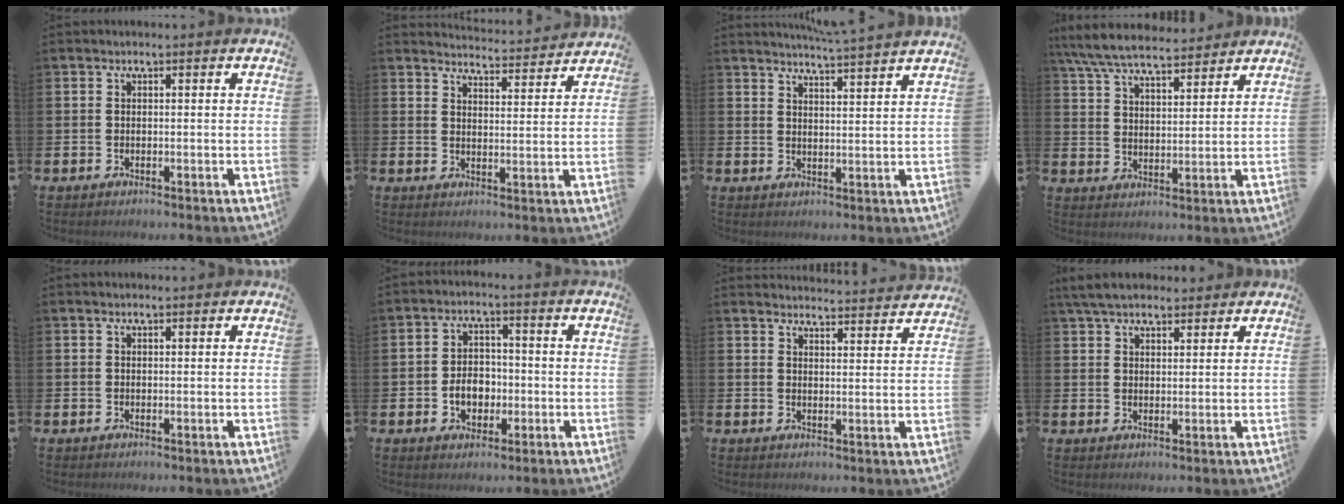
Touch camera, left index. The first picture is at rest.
{"total": 4.2, "force": [4.2, 0.1, 0.1], "torque": [-0.009, -0.038, 0.073]}
{"total": 4.7, "force": [4.6, -1.1, 0.5], "torque": [-0.017, -0.031, 0.080]}
{"total": 7.7, "force": [7.2, 1.3, 2.2], "torque": [-0.072, -0.033, 0.132]}
{"total": 0.6, "force": [0.5, 0.1, 0.2], "torque": [0.000, 0.001, 0.009]}
{"total": 4.4, "force": [-1.1, 3.3, 2.7], "torque": [-0.038, 0.000, -0.028]}
{"total": 3.9, "force": [3.9, -0.2, 0.0], "torque": [0.004, -0.037, 0.066]}
{"total": 5.2, "force": [4.6, 1.6, 1.6], "torque": [-0.041, -0.009, 0.086]}